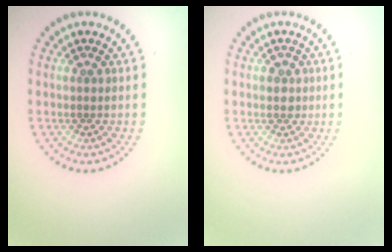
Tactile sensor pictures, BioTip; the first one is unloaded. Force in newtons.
{"total": 1.1, "press": 1.1, "slide": 0.3}